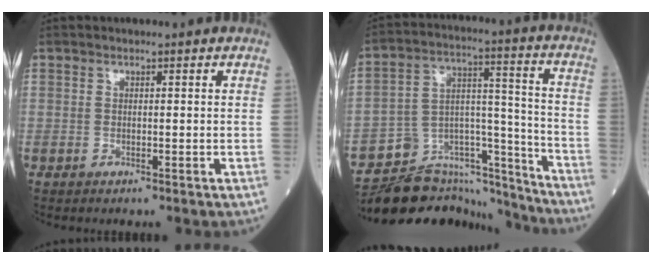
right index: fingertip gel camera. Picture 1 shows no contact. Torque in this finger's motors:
{"motor_torque": [0.26, -0.23, 0.16, 0.03]}